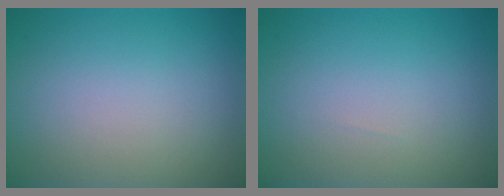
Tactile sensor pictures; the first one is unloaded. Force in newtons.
{"total": 0.0}